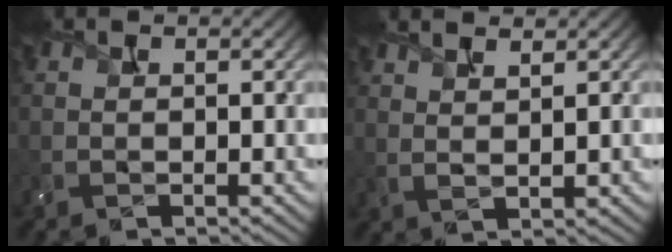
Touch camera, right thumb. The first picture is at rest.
{"total": 3.7, "force": [2.8, 0.7, 2.3], "torque": [-0.038, 0.005, 0.042]}